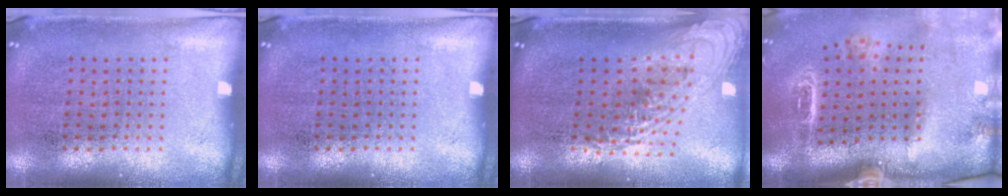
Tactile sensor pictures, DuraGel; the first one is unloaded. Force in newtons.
{"total": 0.0}
{"total": 2.1, "press": 1.7, "slide": 1.3}
{"total": 2.5, "press": 2.0, "slide": 1.6}